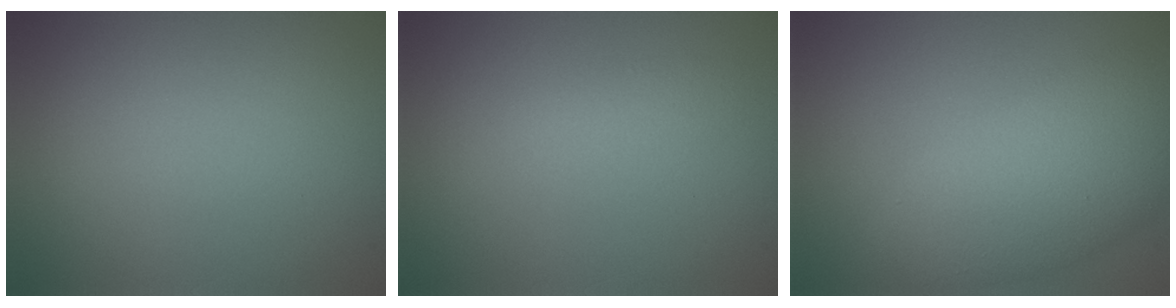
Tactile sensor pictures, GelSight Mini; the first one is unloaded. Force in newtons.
{"total": 1.0, "press": 1.0, "slide": 0.0}
{"total": 7.2, "press": 7.2, "slide": 0.2}